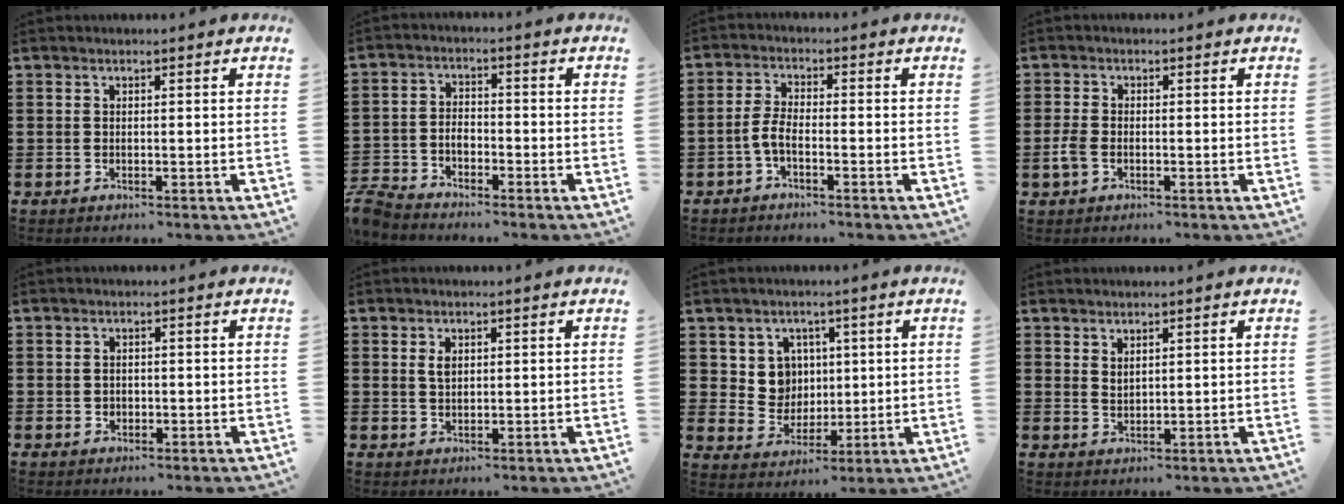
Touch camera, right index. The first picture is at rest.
{"total": 3.7, "force": [-3.3, 1.2, 1.1], "torque": [-0.043, -0.001, -0.073]}
{"total": 3.1, "force": [-1.7, 1.0, 2.4], "torque": [-0.065, -0.003, -0.038]}
{"total": 2.7, "force": [-1.0, 1.5, 2.0], "torque": [-0.059, -0.007, -0.024]}
{"total": 1.0, "force": [0.0, 1.0, 0.4], "torque": [-0.012, 0.005, -0.002]}
{"total": 1.9, "force": [0.7, 1.0, 1.5], "torque": [-0.032, 0.004, 0.013]}
{"total": 6.5, "force": [2.0, 5.8, 2.3], "torque": [-0.055, 0.011, 0.036]}
{"total": 0.8, "force": [0.5, 0.4, 0.4], "torque": [-0.008, 0.003, 0.010]}